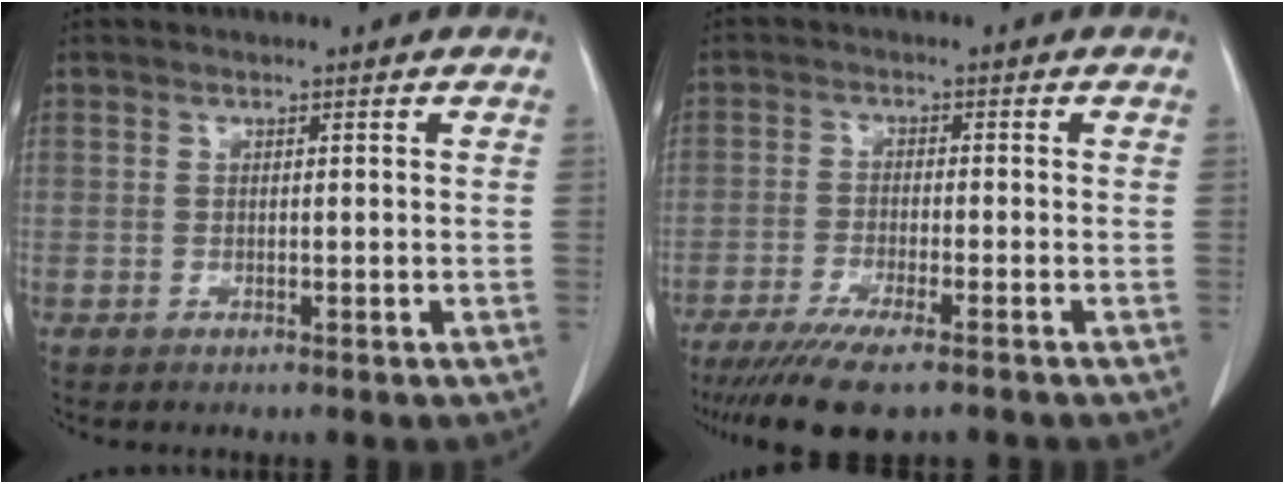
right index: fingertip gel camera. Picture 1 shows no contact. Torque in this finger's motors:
{"motor_torque": [1.11, -1.02, 0.22, 0.16]}